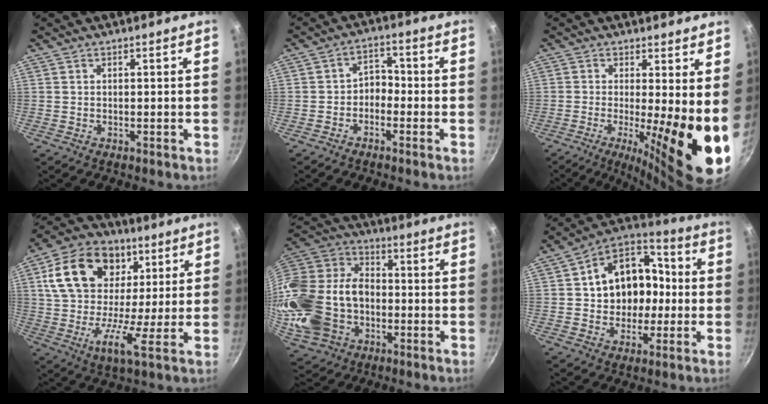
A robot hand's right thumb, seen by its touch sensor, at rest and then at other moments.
{"total": 3.9, "force": [-1.7, 2.8, 2.1], "torque": [-0.013, 0.028, -0.036]}
{"total": 13.0, "force": [-1.0, 2.6, 12.7], "torque": [-0.183, -0.026, -0.016]}
{"total": 19.7, "force": [6.8, 13.4, 12.7], "torque": [-0.210, 0.003, 0.098]}
{"total": 25.1, "force": [-4.8, 18.4, 16.3], "torque": [-0.339, 0.042, -0.077]}
{"total": 16.3, "force": [0.2, 13.1, 9.6], "torque": [-0.114, 0.045, -0.003]}